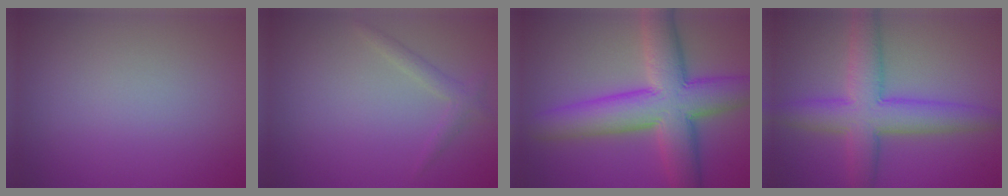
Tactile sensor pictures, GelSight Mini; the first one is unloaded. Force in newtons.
{"total": 1.4, "press": 1.4, "slide": 0.1}
{"total": 10.2, "press": 10.2, "slide": 0.3}
{"total": 6.9, "press": 6.9, "slide": 0.2}